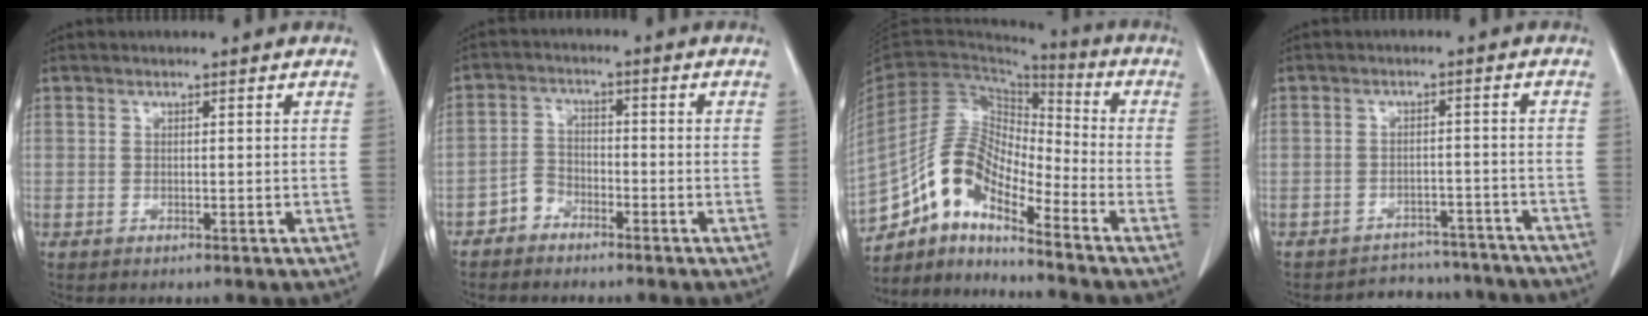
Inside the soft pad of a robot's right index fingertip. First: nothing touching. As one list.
[{"total": 3.3, "force": [-2.5, 2.1, 0.6], "torque": [-0.006, 0.010, -0.051]}, {"total": 11.9, "force": [-8.7, 3.5, 7.3], "torque": [-0.147, 0.033, -0.164]}, {"total": 9.5, "force": [-8.9, 3.4, -0.3], "torque": [0.018, 0.029, -0.104]}]